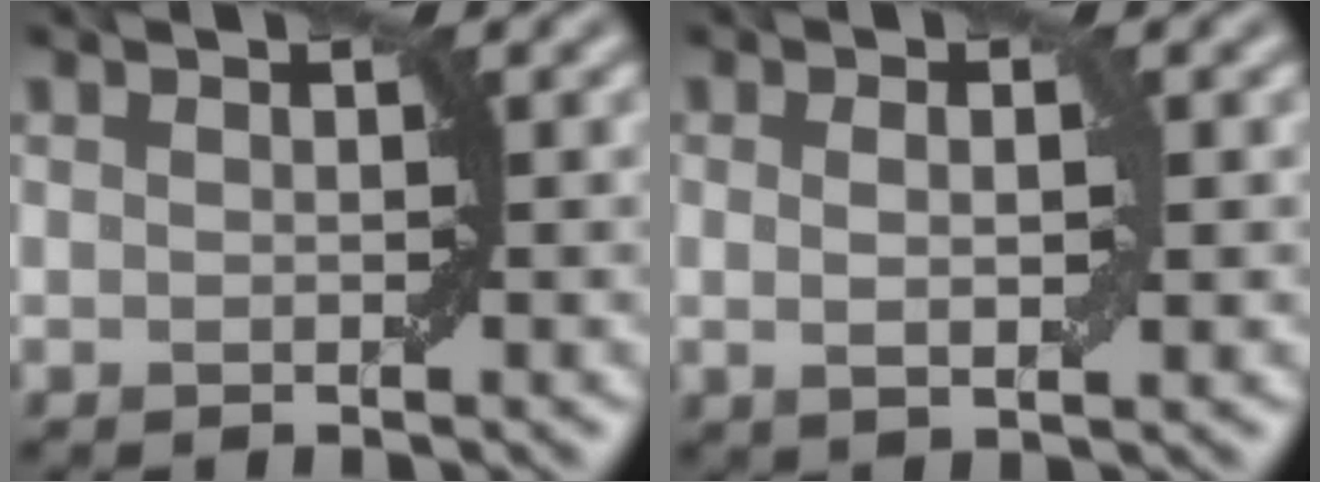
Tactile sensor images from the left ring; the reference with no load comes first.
{"total": 2.0, "force": [0.3, 0.4, 2.0], "torque": [-0.033, 0.000, 0.005]}